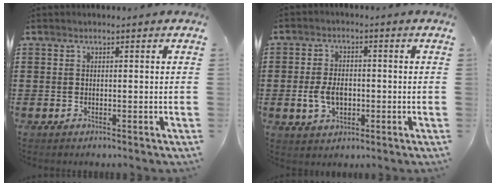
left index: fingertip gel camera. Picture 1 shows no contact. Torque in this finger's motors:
{"motor_torque": [0.45, 0.20, 0.30, 0.13]}